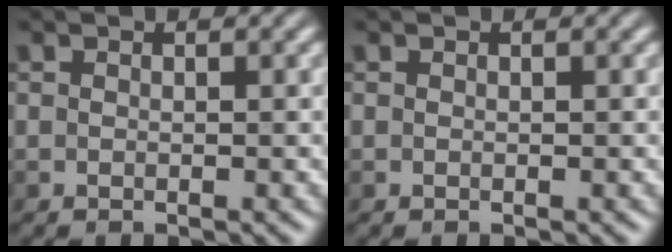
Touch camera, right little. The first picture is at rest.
{"total": 0.0}